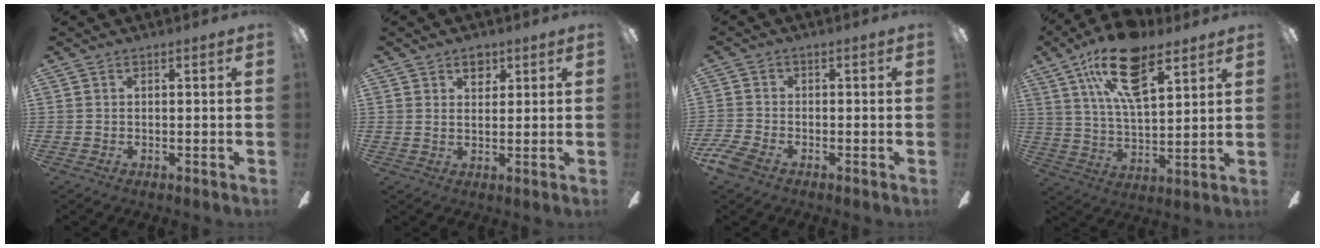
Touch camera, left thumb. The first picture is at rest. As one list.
[{"total": 3.6, "force": [2.2, 2.0, 2.0], "torque": [-0.014, -0.007, 0.032]}, {"total": 4.3, "force": [-2.8, 2.4, 2.2], "torque": [-0.058, 0.007, -0.056]}, {"total": 18.7, "force": [10.6, 8.0, 13.2], "torque": [-0.240, -0.030, 0.181]}]